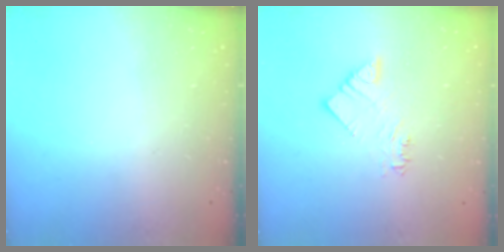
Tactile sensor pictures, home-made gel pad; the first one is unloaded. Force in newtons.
{"total": 3.4, "press": 3.4, "slide": 0.2}